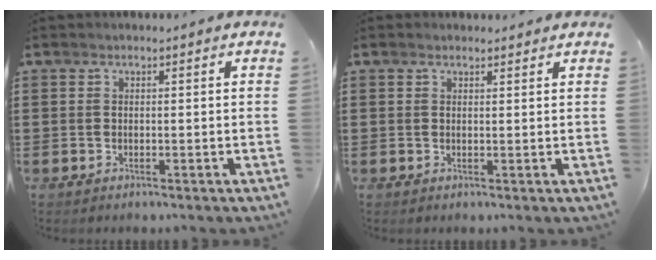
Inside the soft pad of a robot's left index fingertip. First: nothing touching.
{"total": 0.8, "force": [0.8, 0.3, 0.2], "torque": [-0.004, 0.002, 0.015]}